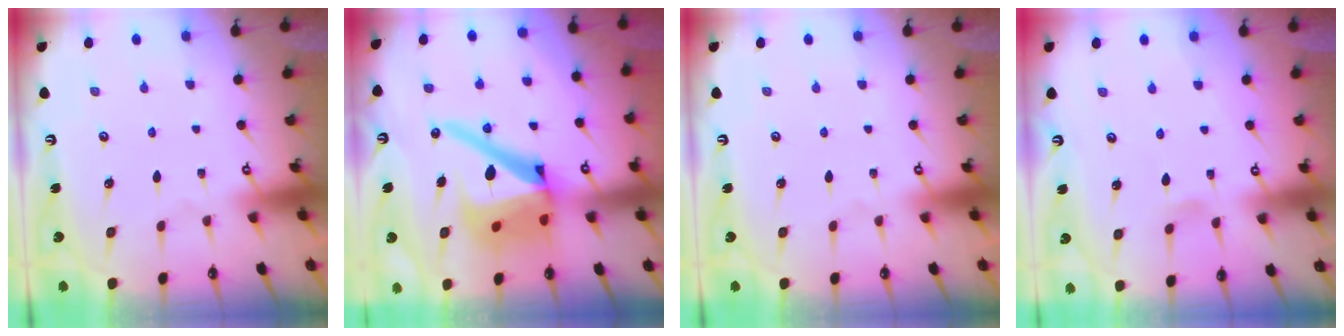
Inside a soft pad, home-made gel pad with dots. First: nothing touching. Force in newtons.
{"total": 20.2, "press": 20.0, "slide": 2.6}
{"total": 0.0}
{"total": 3.4, "press": 3.4, "slide": 0.5}